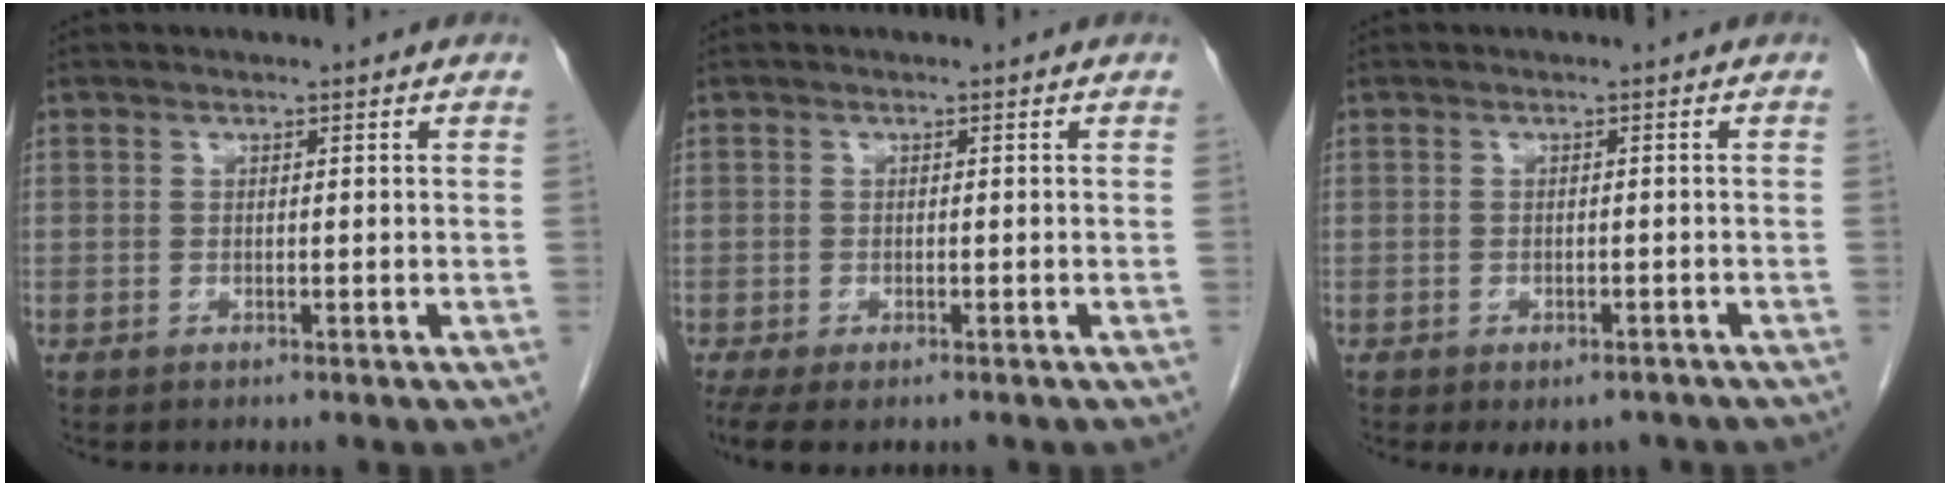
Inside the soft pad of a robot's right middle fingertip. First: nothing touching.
{"total": 5.8, "force": [-4.1, 2.4, 3.5], "torque": [-0.062, -0.015, -0.066]}
{"total": 4.3, "force": [-3.3, 2.2, 1.5], "torque": [-0.007, 0.002, -0.041]}